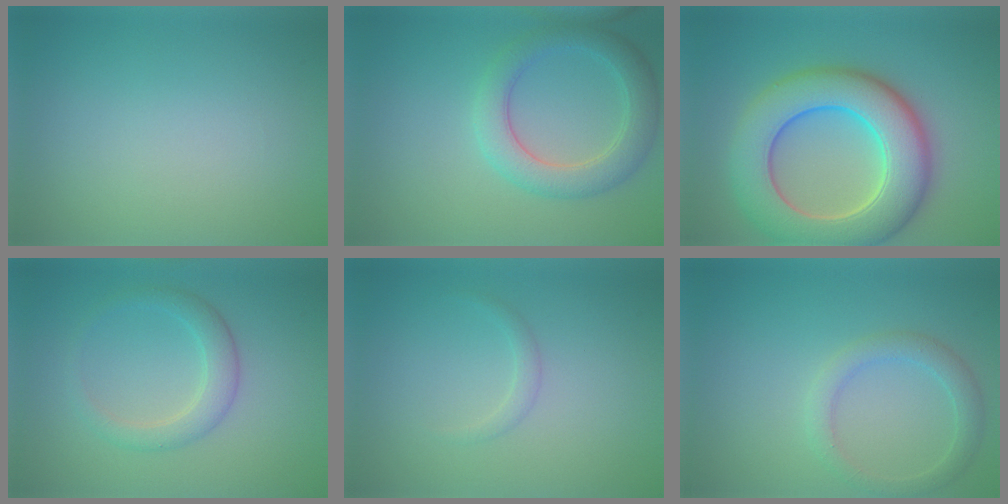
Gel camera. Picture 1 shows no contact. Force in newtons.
{"total": 4.3, "press": 4.3, "slide": 0.2}
{"total": 11.1, "press": 11.1, "slide": 0.8}
{"total": 2.6, "press": 2.6, "slide": 0.1}
{"total": 0.9, "press": 0.9, "slide": 0.0}
{"total": 2.5, "press": 2.5, "slide": 0.2}